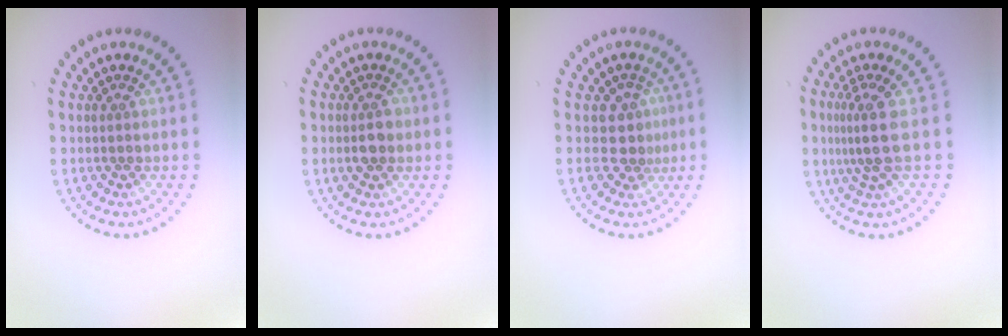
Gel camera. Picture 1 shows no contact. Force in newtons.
{"total": 1.7, "press": 1.7, "slide": 0.2}
{"total": 2.3, "press": 1.7, "slide": 1.5}
{"total": 3.1, "press": 2.2, "slide": 2.2}